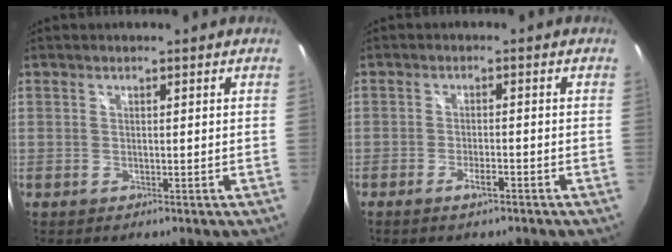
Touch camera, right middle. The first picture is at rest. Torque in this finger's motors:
{"motor_torque": [1.07, -1.07, 0.04, 0.03]}